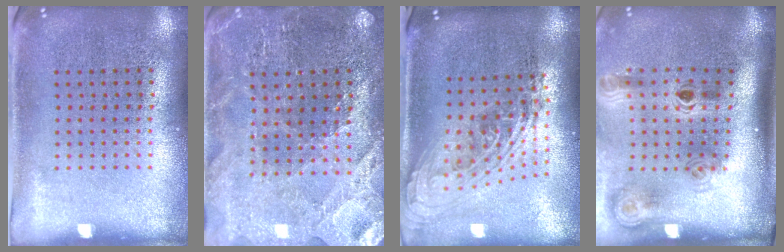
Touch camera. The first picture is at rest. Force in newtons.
{"total": 2.4, "press": 2.3, "slide": 0.2}
{"total": 2.1, "press": 1.6, "slide": 1.4}
{"total": 2.1, "press": 1.4, "slide": 1.6}